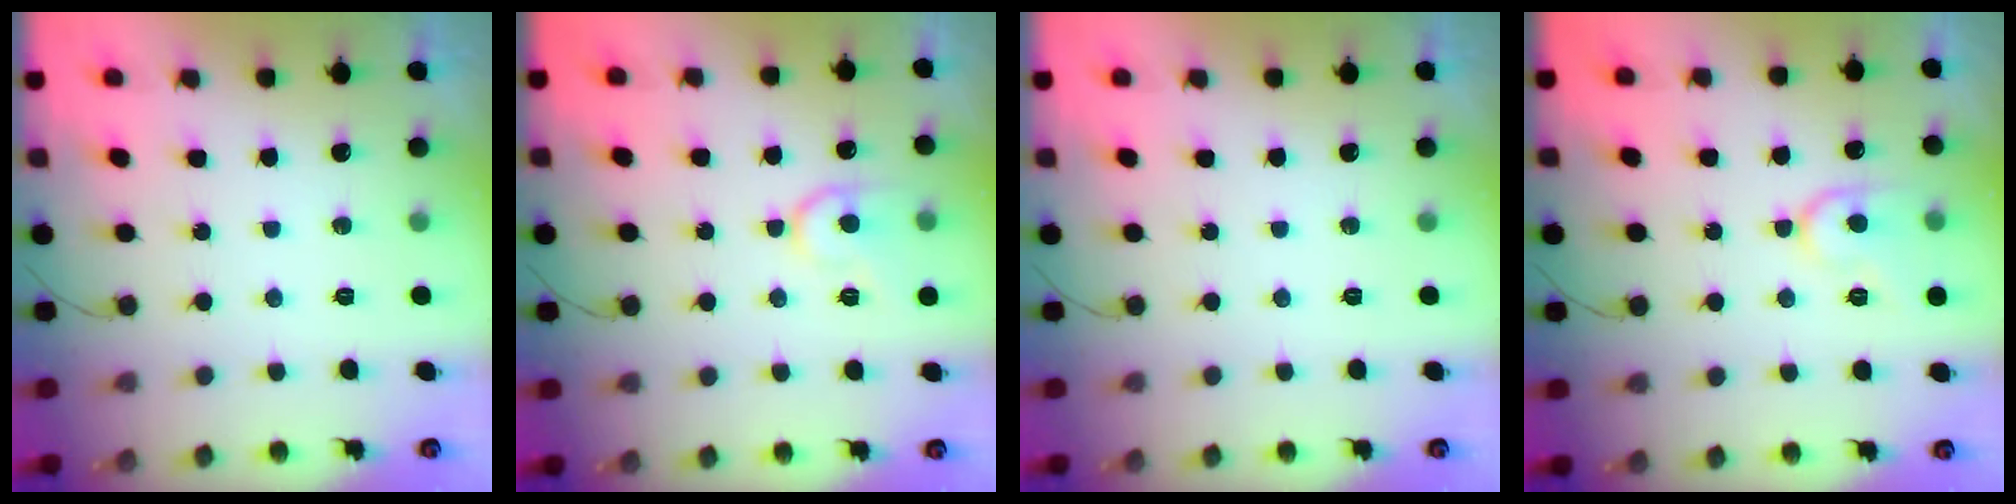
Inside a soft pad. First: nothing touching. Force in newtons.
{"total": 10.9, "press": 10.9, "slide": 1.0}
{"total": 0.0}
{"total": 10.5, "press": 10.4, "slide": 0.9}